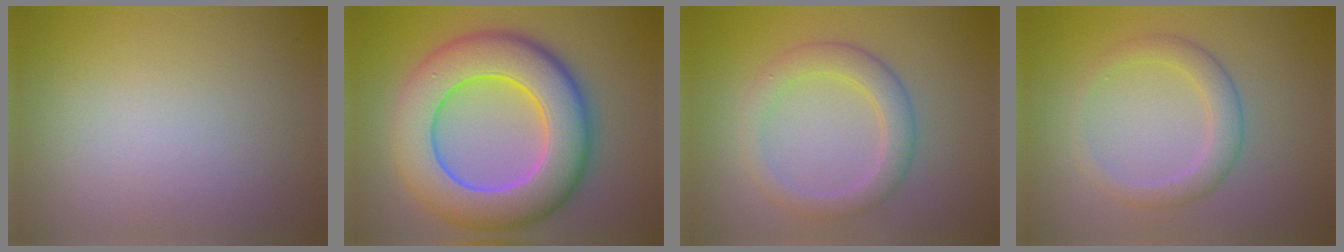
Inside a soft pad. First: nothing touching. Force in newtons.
{"total": 11.8, "press": 11.8, "slide": 0.7}
{"total": 3.6, "press": 3.6, "slide": 0.2}
{"total": 2.8, "press": 2.8, "slide": 0.2}